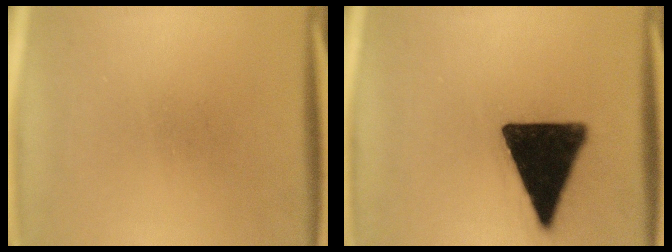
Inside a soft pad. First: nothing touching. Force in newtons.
{"total": 19.1}